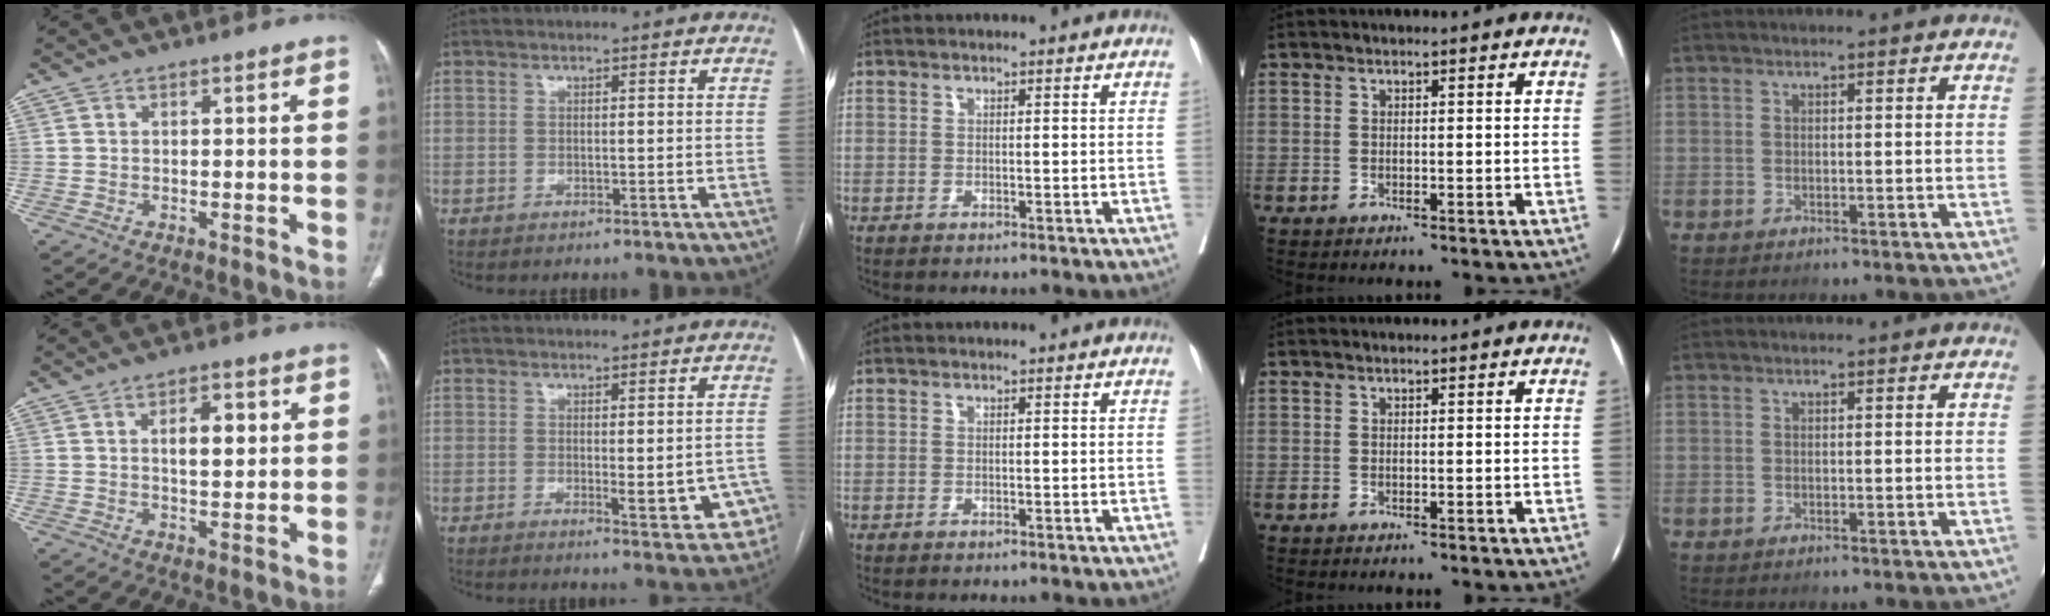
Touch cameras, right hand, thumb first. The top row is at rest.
{"thumb": {"total": 6.1, "force": [1.5, 2.9, 5.2], "torque": [-0.066, -0.005, 0.023]}, "index": {"total": 6.7, "force": [-1.7, 2.4, 6.0], "torque": [-0.055, -0.005, -0.016]}}